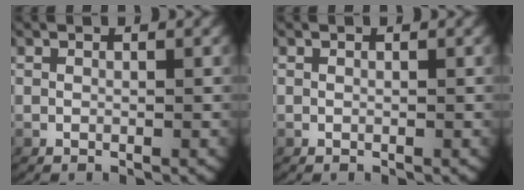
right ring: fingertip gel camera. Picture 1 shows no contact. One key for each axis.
{"total": 0.0}